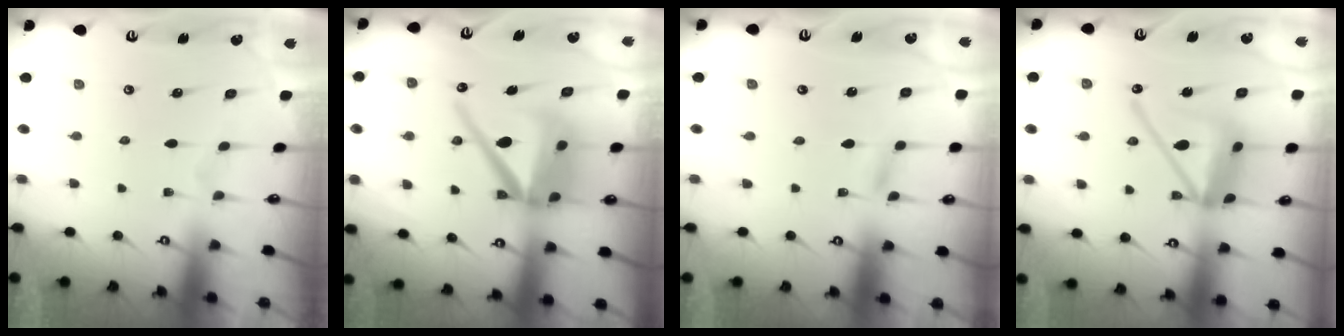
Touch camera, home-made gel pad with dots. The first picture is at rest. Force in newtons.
{"total": 16.3, "press": 16.1, "slide": 2.2}
{"total": 2.7, "press": 2.7, "slide": 0.2}
{"total": 14.8, "press": 14.7, "slide": 1.5}